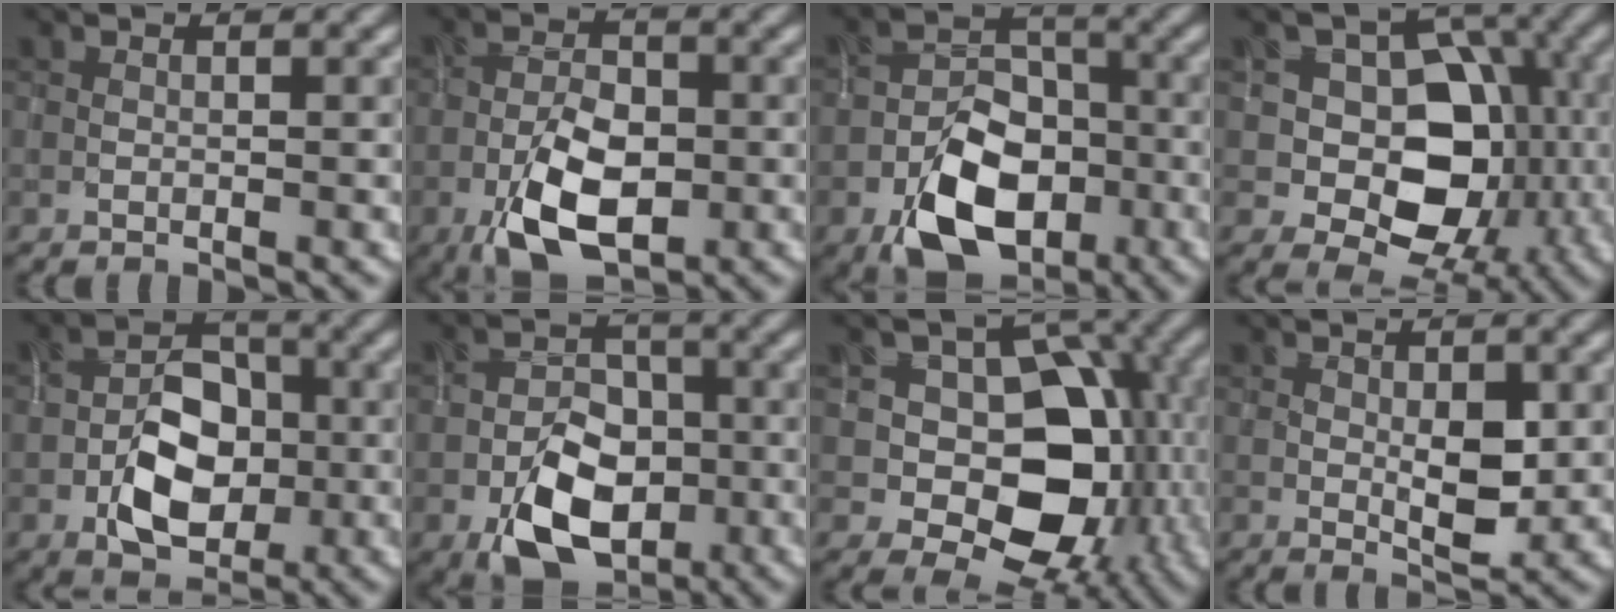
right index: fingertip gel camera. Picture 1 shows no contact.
{"total": 7.8, "force": [-3.2, 3.9, 6.0], "torque": [-0.119, -0.005, -0.065]}
{"total": 9.0, "force": [-4.3, 5.4, 5.7], "torque": [-0.097, -0.004, -0.074]}
{"total": 10.7, "force": [-0.9, 7.9, 7.2], "torque": [-0.065, 0.012, -0.034]}
{"total": 6.8, "force": [-1.9, 4.3, 4.9], "torque": [-0.070, 0.003, -0.034]}
{"total": 8.1, "force": [-3.5, 5.1, 5.3], "torque": [-0.091, -0.009, -0.062]}
{"total": 11.6, "force": [-1.0, 8.1, 8.2], "torque": [-0.088, 0.008, -0.025]}
{"total": 3.8, "force": [0.0, 1.9, 3.2], "torque": [-0.057, -0.007, 0.006]}